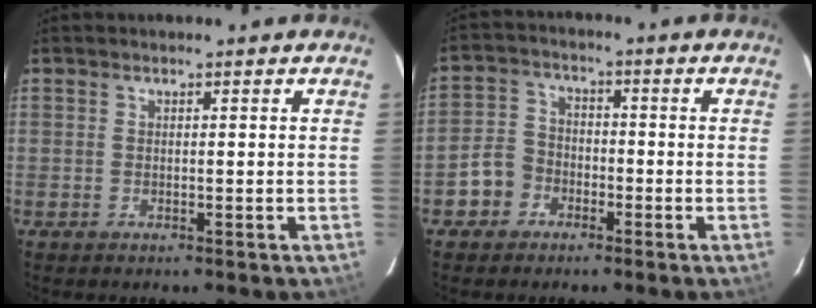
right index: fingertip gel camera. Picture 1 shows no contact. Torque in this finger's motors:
{"motor_torque": [0.63, -0.41, -0.01, 0.00]}